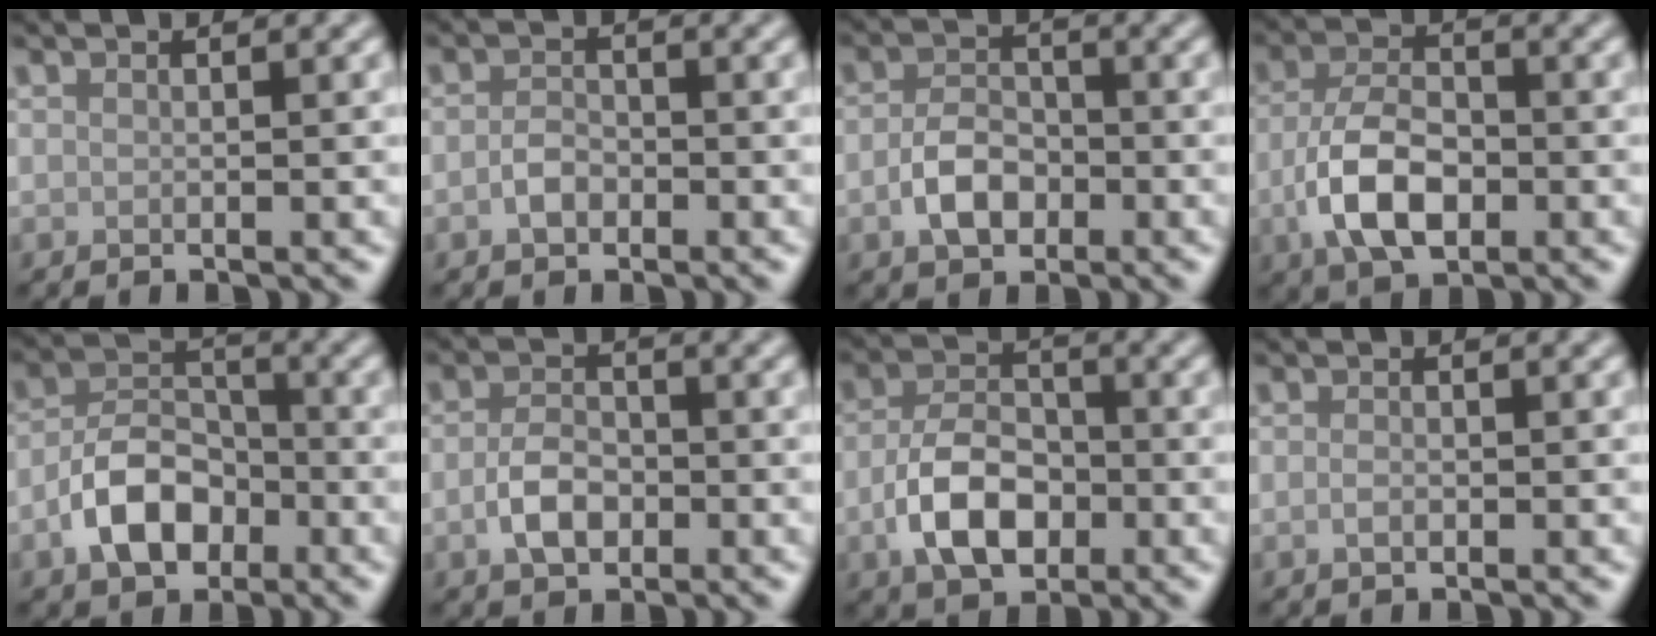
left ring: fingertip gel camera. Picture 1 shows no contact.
{"total": 1.8, "force": [-0.8, 1.2, 1.1], "torque": [-0.023, 0.003, -0.018]}
{"total": 3.7, "force": [-1.2, 2.5, 2.4], "torque": [-0.046, 0.003, -0.027]}
{"total": 6.1, "force": [-2.0, 3.4, 4.7], "torque": [-0.093, -0.001, -0.044]}
{"total": 5.6, "force": [-2.5, 3.7, 3.5], "torque": [-0.062, 0.006, -0.051]}
{"total": 3.3, "force": [-0.9, 2.1, 2.3], "torque": [-0.046, 0.001, -0.021]}
{"total": 6.0, "force": [-1.9, 3.8, 4.3], "torque": [-0.083, 0.000, -0.040]}
{"total": 0.9, "force": [-0.3, 0.5, 0.7], "torque": [-0.016, -0.001, -0.005]}